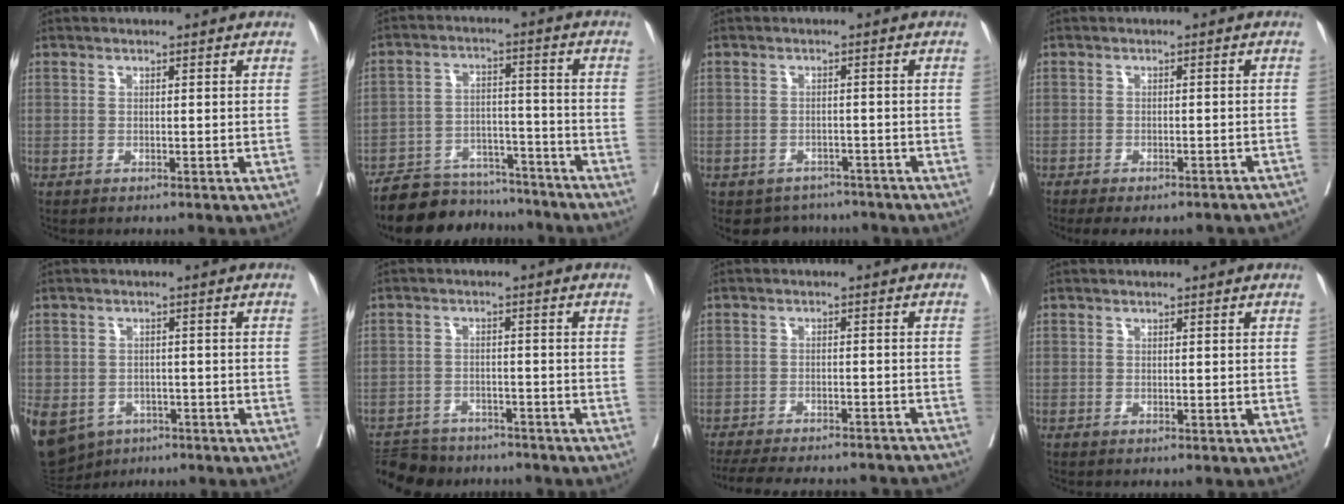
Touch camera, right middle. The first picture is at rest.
{"total": 14.0, "force": [-12.8, 4.4, 3.5], "torque": [-0.051, 0.019, -0.193]}
{"total": 4.2, "force": [-3.6, 2.2, -0.1], "torque": [0.014, 0.011, -0.047]}
{"total": 11.2, "force": [-9.7, 3.5, 4.6], "torque": [-0.070, 0.000, -0.105]}
{"total": 19.5, "force": [-9.0, 15.4, 7.9], "torque": [-0.273, -0.015, -0.122]}
{"total": 9.8, "force": [-8.8, 3.8, 2.1], "torque": [-0.039, 0.004, -0.123]}
{"total": 21.1, "force": [-19.0, 4.6, 7.8], "torque": [-0.155, -0.024, -0.240]}
{"total": 0.0}